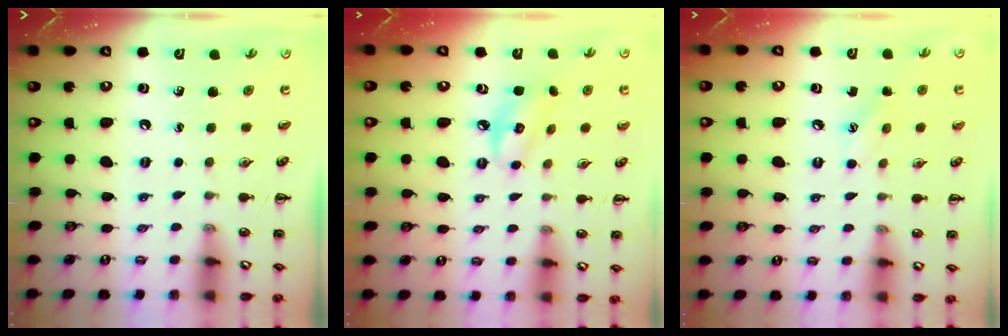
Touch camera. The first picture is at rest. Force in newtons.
{"total": 6.7, "press": 6.7, "slide": 0.3}
{"total": 7.3, "press": 7.1, "slide": 1.8}